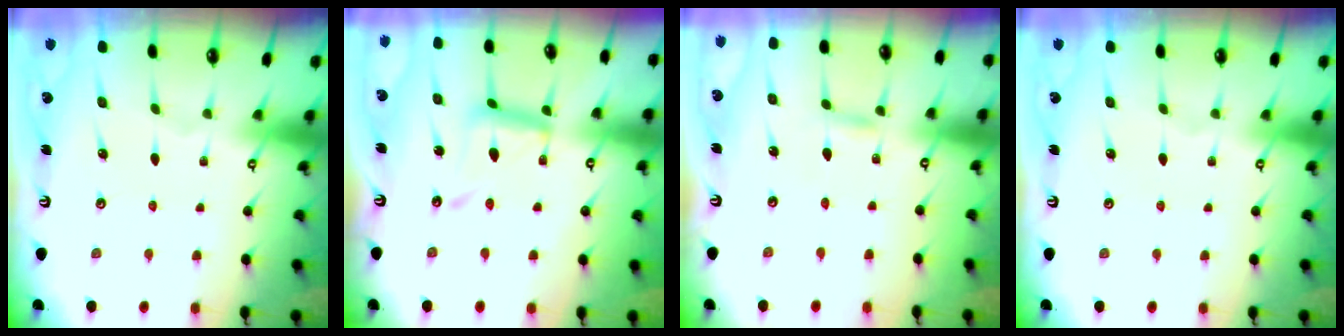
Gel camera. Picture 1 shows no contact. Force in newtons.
{"total": 11.8, "press": 11.8, "slide": 1.0}
{"total": 4.2, "press": 4.2, "slide": 0.3}
{"total": 0.0}